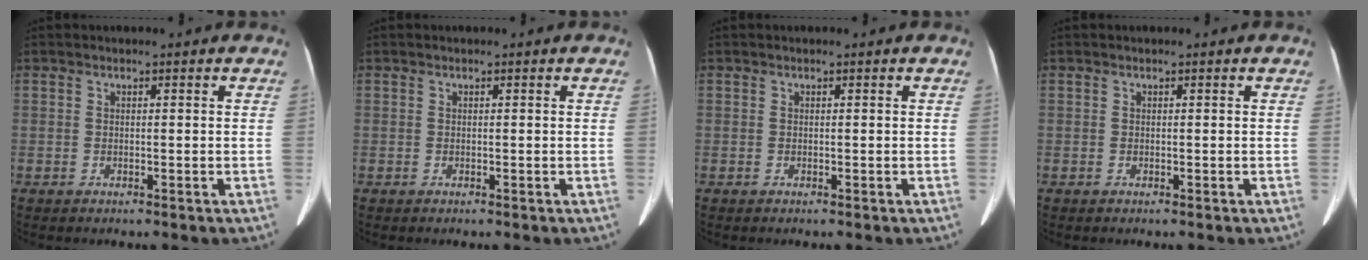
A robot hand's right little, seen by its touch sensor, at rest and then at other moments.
{"total": 0.0}
{"total": 0.0}
{"total": 0.0}